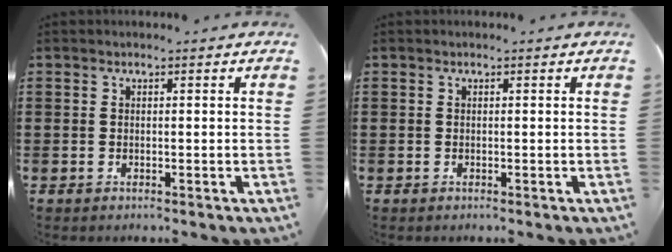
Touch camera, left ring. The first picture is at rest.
{"total": 0.0}